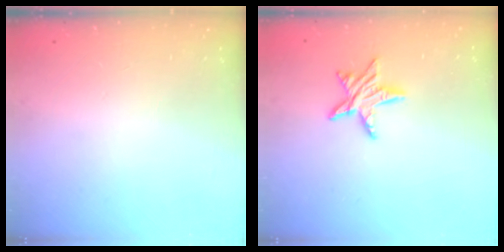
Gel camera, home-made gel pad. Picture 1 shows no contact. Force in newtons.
{"total": 9.3, "press": 9.2, "slide": 0.5}